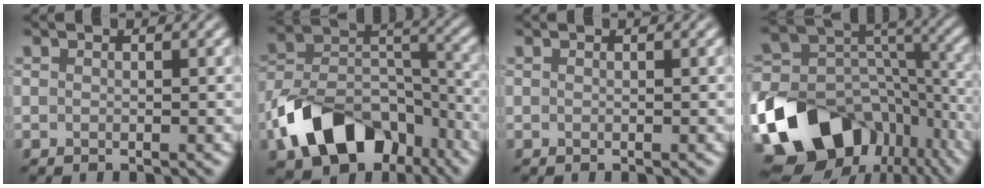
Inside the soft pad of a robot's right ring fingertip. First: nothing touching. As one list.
[{"total": 11.2, "force": [-6.1, 7.2, 6.1], "torque": [-0.110, 0.008, -0.119]}, {"total": 0.0}, {"total": 15.9, "force": [-7.4, 11.5, 8.2], "torque": [-0.198, -0.016, -0.114]}]